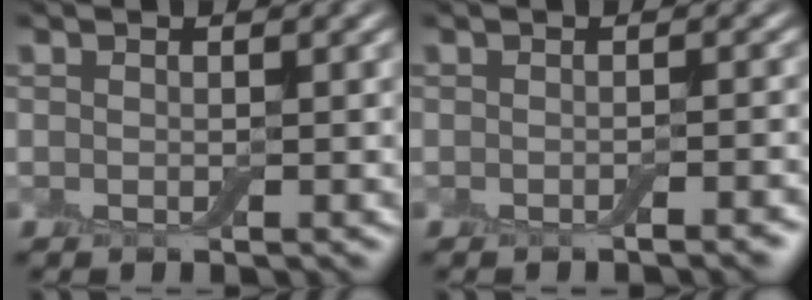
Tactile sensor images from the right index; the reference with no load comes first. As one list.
[{"total": 1.8, "force": [-1.0, 0.4, 1.5], "torque": [-0.011, 0.002, -0.015]}]